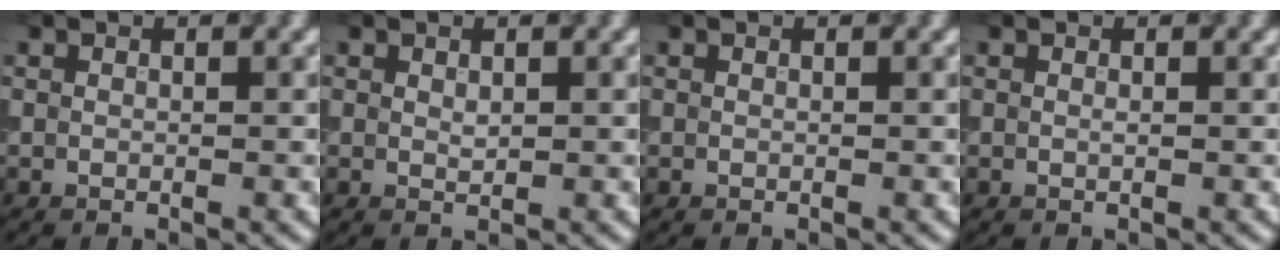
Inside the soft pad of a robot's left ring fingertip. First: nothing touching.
{"total": 0.6, "force": [0.2, 0.3, 0.5], "torque": [-0.011, 0.000, 0.006]}
{"total": 0.0}
{"total": 0.0}